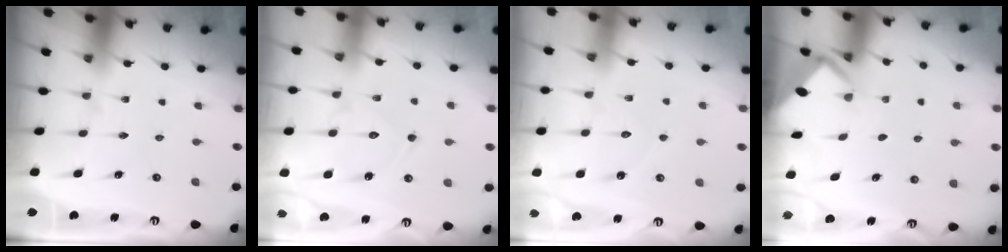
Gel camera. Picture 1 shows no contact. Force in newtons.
{"total": 9.1, "press": 9.1, "slide": 0.8}
{"total": 4.4, "press": 4.4, "slide": 0.3}
{"total": 2.5, "press": 2.5, "slide": 0.1}